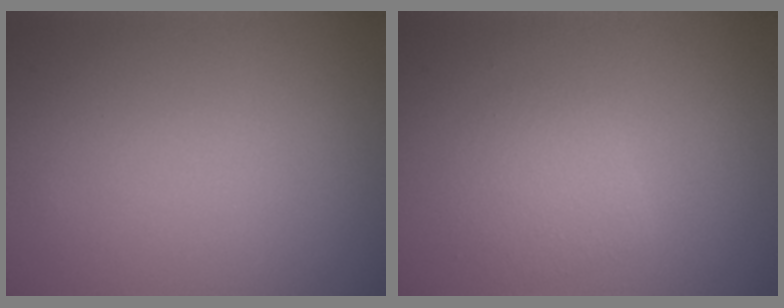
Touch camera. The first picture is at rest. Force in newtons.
{"total": 2.0, "press": 2.0, "slide": 0.2}